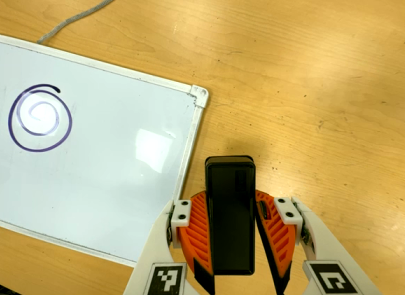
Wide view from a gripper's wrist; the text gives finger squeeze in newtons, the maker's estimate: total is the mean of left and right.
{"total": 6.9, "left": 5.3, "right": 8.4}